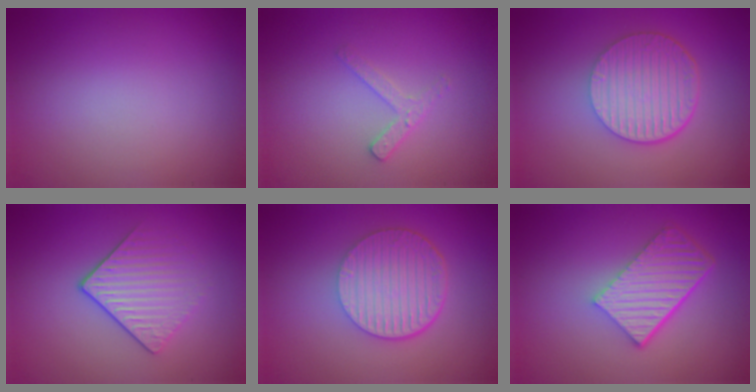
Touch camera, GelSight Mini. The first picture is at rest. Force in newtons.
{"total": 1.7, "press": 1.7, "slide": 0.3}
{"total": 6.4, "press": 4.4, "slide": 4.7}
{"total": 3.7, "press": 2.8, "slide": 2.4}
{"total": 6.4, "press": 4.4, "slide": 4.7}
{"total": 5.8, "press": 4.0, "slide": 4.2}